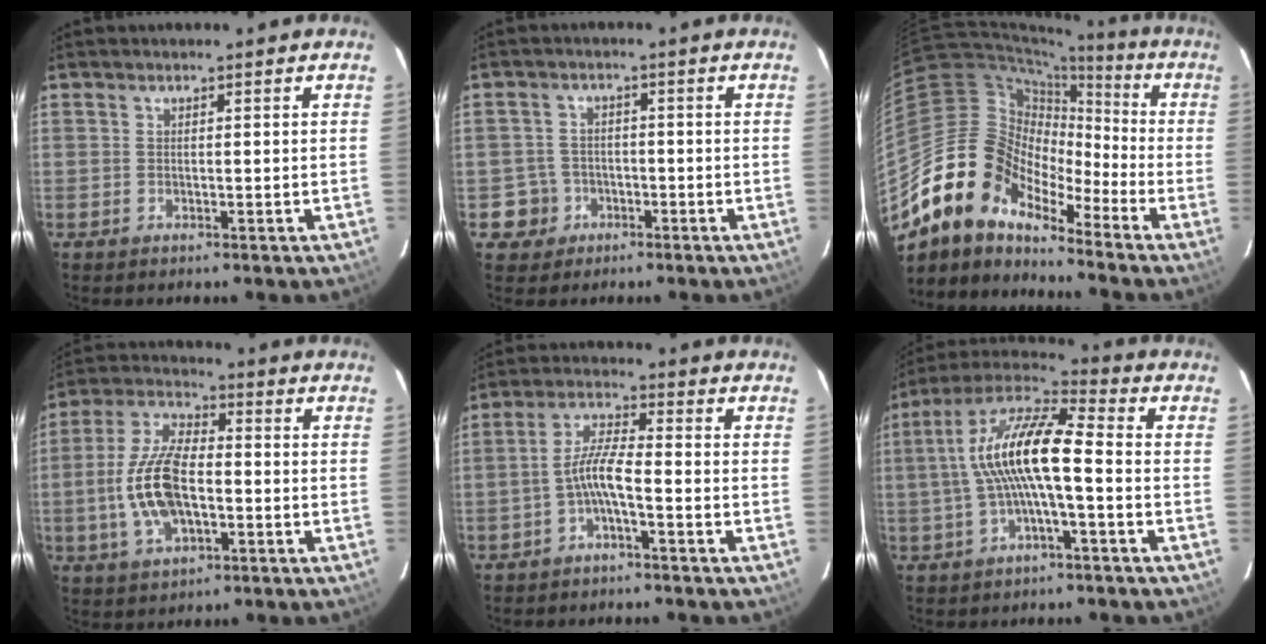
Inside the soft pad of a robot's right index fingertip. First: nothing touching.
{"total": 5.0, "force": [-1.9, 4.7, -0.1], "torque": [-0.007, 0.021, -0.029]}
{"total": 14.9, "force": [-11.2, 7.6, 6.1], "torque": [-0.111, 0.018, -0.228]}
{"total": 13.4, "force": [-2.5, 6.4, 11.5], "torque": [-0.244, 0.006, -0.045]}
{"total": 5.0, "force": [-2.3, 0.5, 4.4], "torque": [-0.097, 0.013, -0.044]}
{"total": 13.5, "force": [-0.9, 3.1, 13.1], "torque": [-0.249, 0.019, -0.023]}